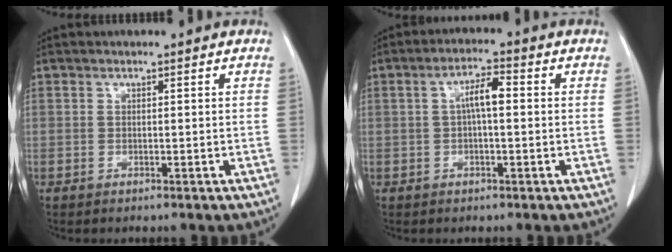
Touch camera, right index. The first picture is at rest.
{"total": 4.9, "force": [0.5, 1.4, 4.7], "torque": [-0.095, 0.017, 0.008]}